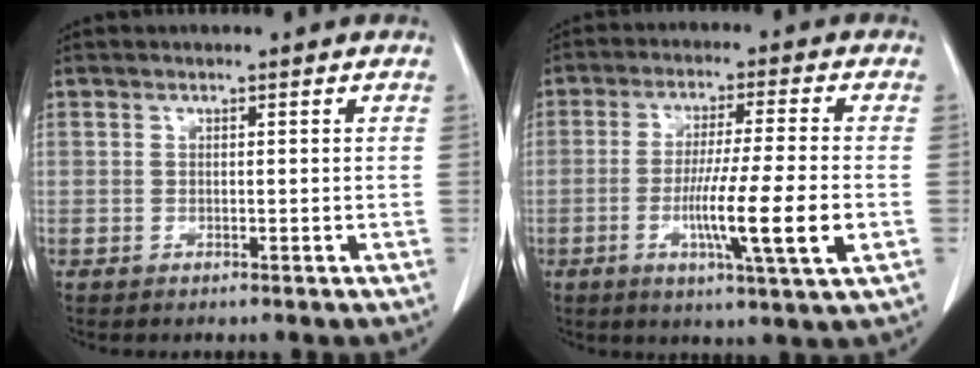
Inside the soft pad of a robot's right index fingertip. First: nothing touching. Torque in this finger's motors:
{"motor_torque": [1.74, -0.40, 0.86, 0.17]}